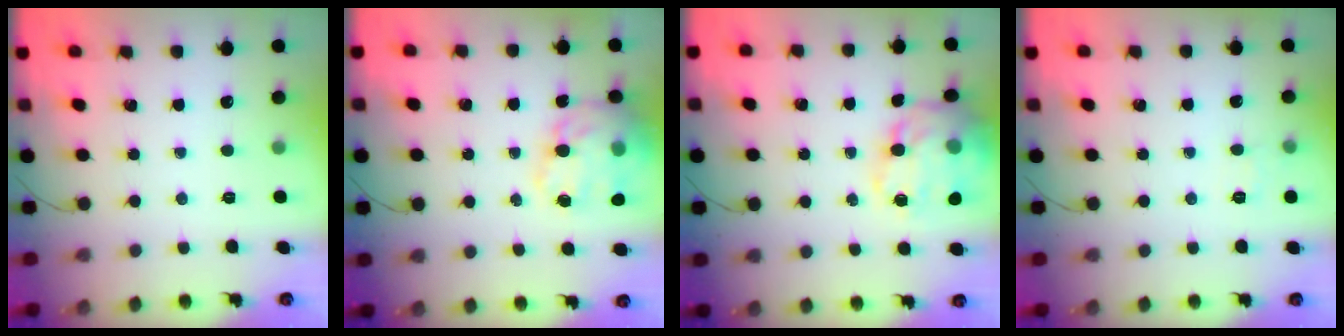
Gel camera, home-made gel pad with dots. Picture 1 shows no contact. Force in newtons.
{"total": 21.3, "press": 20.8, "slide": 4.4}
{"total": 18.9, "press": 18.6, "slide": 2.8}
{"total": 4.6, "press": 4.4, "slide": 1.2}